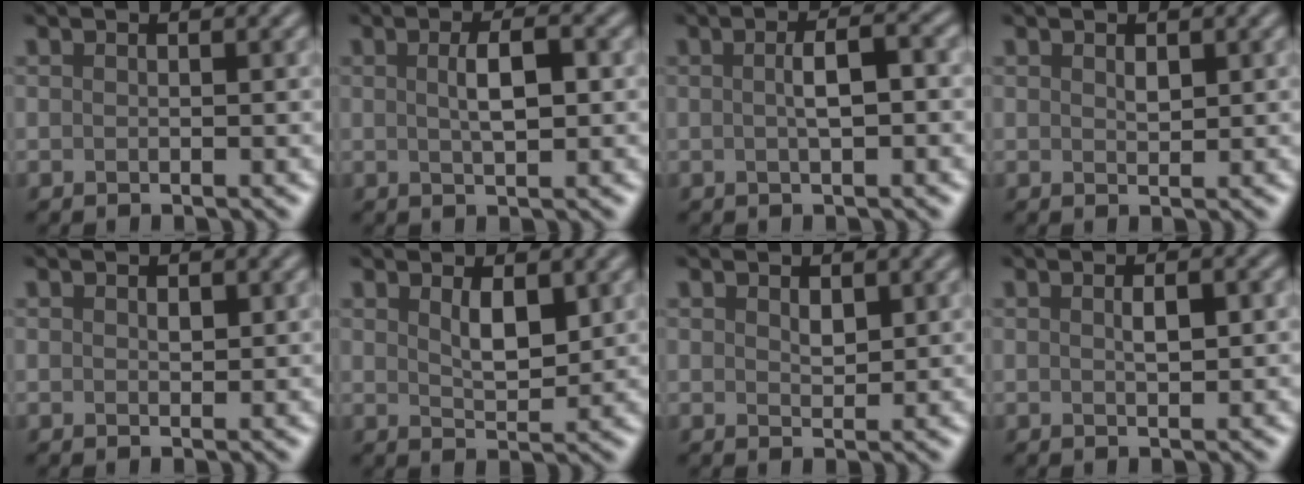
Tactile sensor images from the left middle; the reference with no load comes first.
{"total": 2.9, "force": [0.4, 0.8, 2.7], "torque": [-0.051, 0.004, 0.008]}
{"total": 2.7, "force": [0.0, 0.6, 2.6], "torque": [-0.045, 0.004, 0.001]}
{"total": 0.9, "force": [0.5, 0.5, 0.6], "torque": [-0.013, -0.002, 0.010]}
{"total": 0.7, "force": [0.3, 0.4, 0.5], "torque": [-0.009, -0.002, 0.004]}
{"total": 2.6, "force": [1.1, 1.1, 2.1], "torque": [-0.038, -0.005, 0.023]}
{"total": 1.3, "force": [0.6, 0.7, 0.8], "torque": [-0.014, -0.001, 0.015]}
{"total": 1.6, "force": [0.3, 0.5, 1.5], "torque": [-0.027, 0.001, 0.006]}